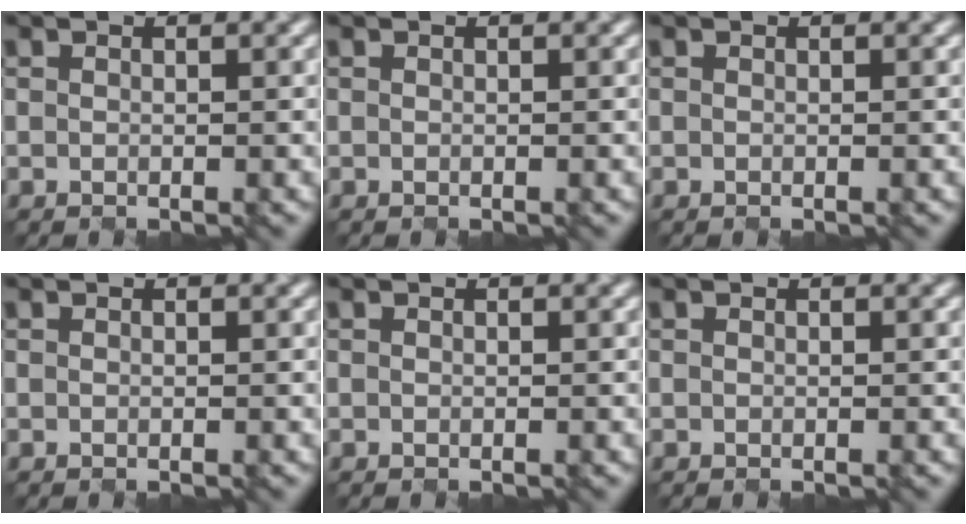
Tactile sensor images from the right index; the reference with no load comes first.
{"total": 0.0}
{"total": 0.0}
{"total": 0.0}
{"total": 0.0}
{"total": 0.0}